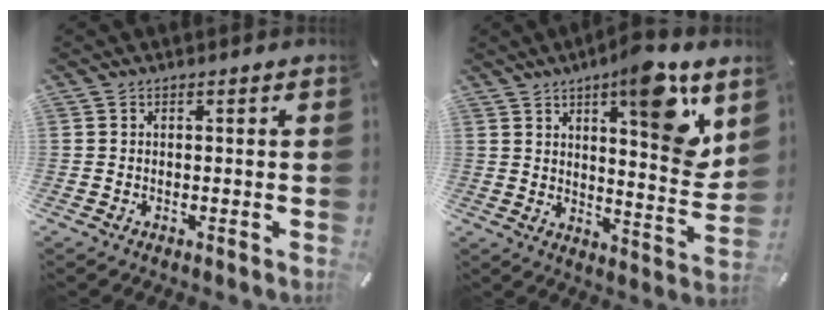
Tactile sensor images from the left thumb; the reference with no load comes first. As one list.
[{"total": 14.2, "force": [8.8, 2.5, 10.9], "torque": [-0.138, -0.069, 0.133]}]